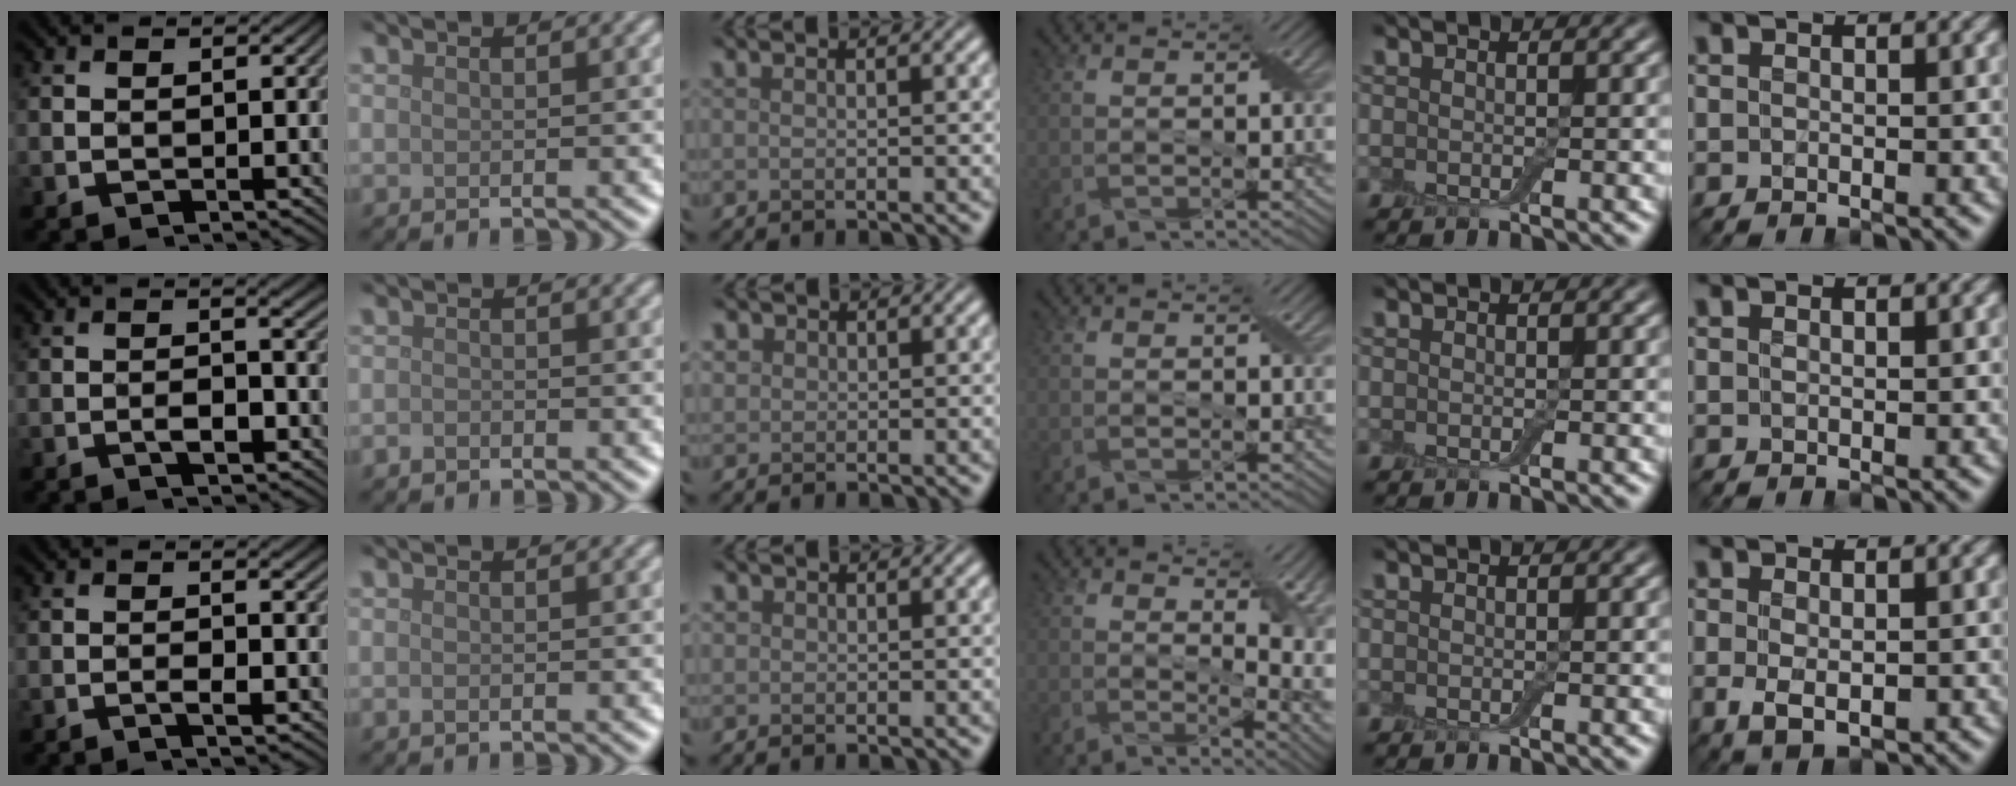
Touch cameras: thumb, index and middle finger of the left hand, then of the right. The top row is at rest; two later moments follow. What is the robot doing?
{"motion": "peel", "object": "adhesive wrap"}